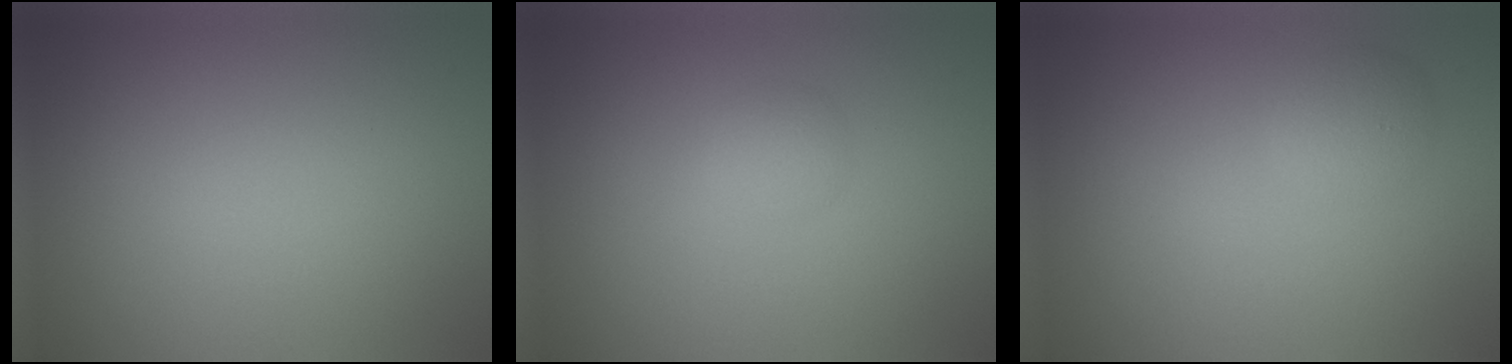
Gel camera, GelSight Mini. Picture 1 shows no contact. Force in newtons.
{"total": 1.2, "press": 1.2, "slide": 0.1}
{"total": 1.9, "press": 1.9, "slide": 0.1}